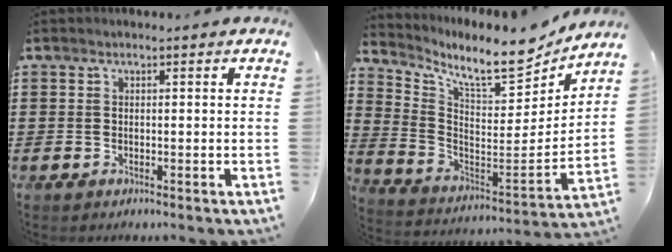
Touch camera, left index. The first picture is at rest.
{"total": 9.6, "force": [8.1, 1.9, 4.8], "torque": [-0.115, -0.062, 0.131]}